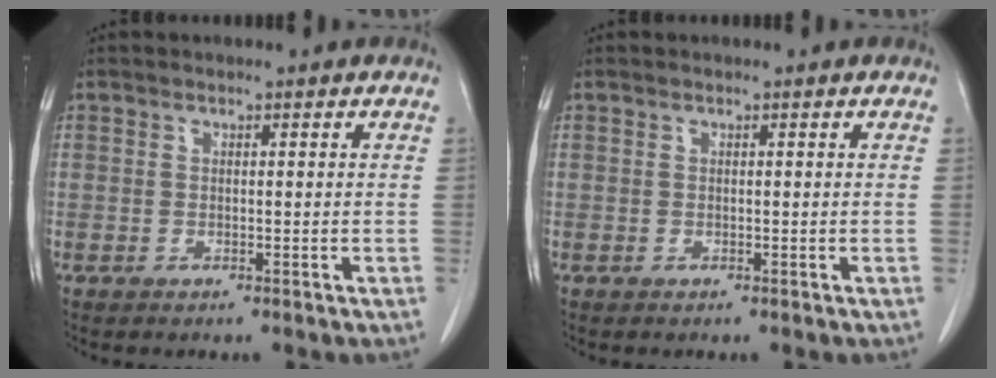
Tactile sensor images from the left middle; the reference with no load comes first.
{"total": 0.0}